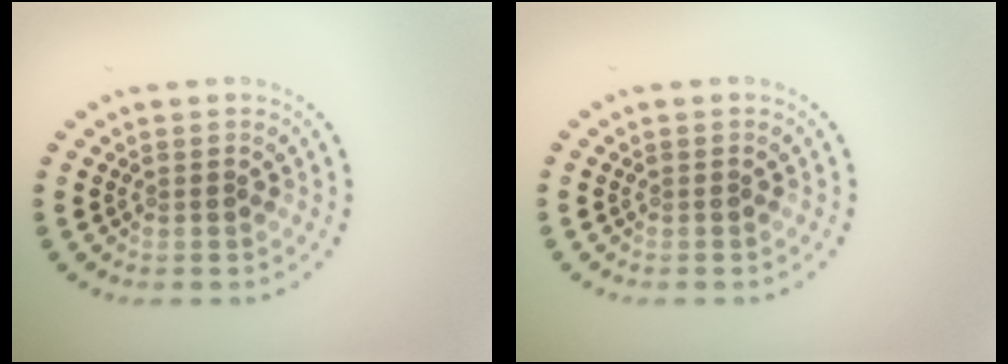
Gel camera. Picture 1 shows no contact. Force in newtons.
{"total": 0.0}